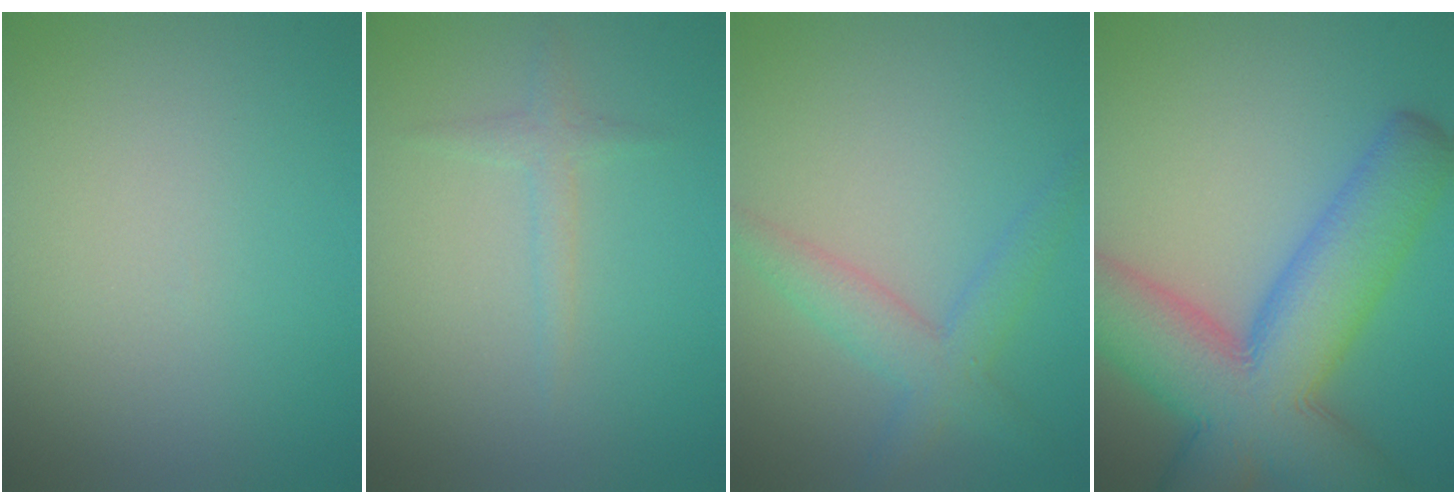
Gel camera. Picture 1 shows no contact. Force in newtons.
{"total": 1.3, "press": 1.2, "slide": 0.0}
{"total": 2.4, "press": 2.4, "slide": 0.2}
{"total": 12.5, "press": 12.4, "slide": 0.5}